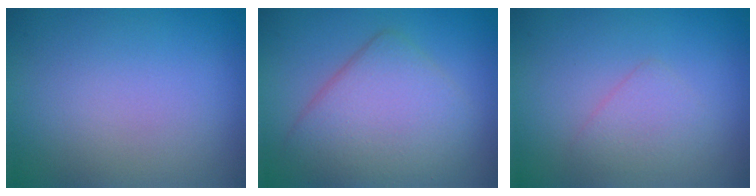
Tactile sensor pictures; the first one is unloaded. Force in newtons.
{"total": 6.6, "press": 6.6, "slide": 0.3}
{"total": 1.7, "press": 1.7, "slide": 0.0}